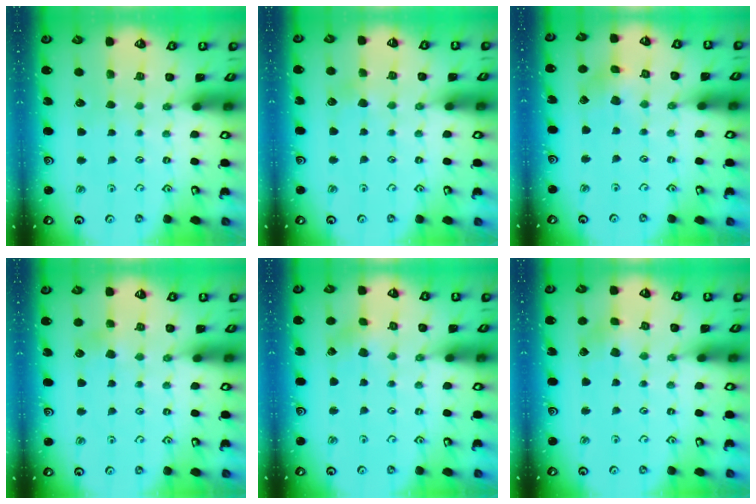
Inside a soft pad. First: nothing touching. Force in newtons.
{"total": 3.0, "press": 3.0, "slide": 0.2}
{"total": 3.7, "press": 3.7, "slide": 0.5}
{"total": 3.5, "press": 3.4, "slide": 0.5}
{"total": 2.1, "press": 2.1, "slide": 0.2}
{"total": 2.8, "press": 2.8, "slide": 0.4}